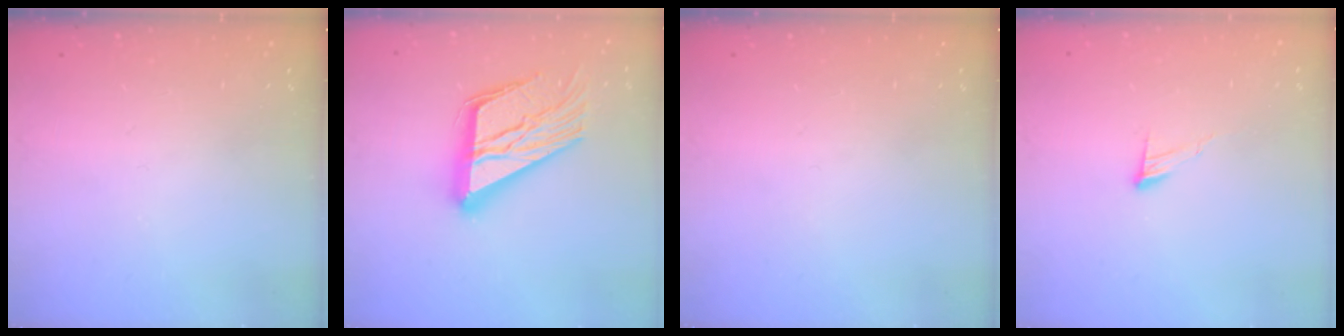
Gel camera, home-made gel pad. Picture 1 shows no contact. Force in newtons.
{"total": 21.0, "press": 20.9, "slide": 2.1}
{"total": 0.0}
{"total": 6.5, "press": 6.5, "slide": 0.5}